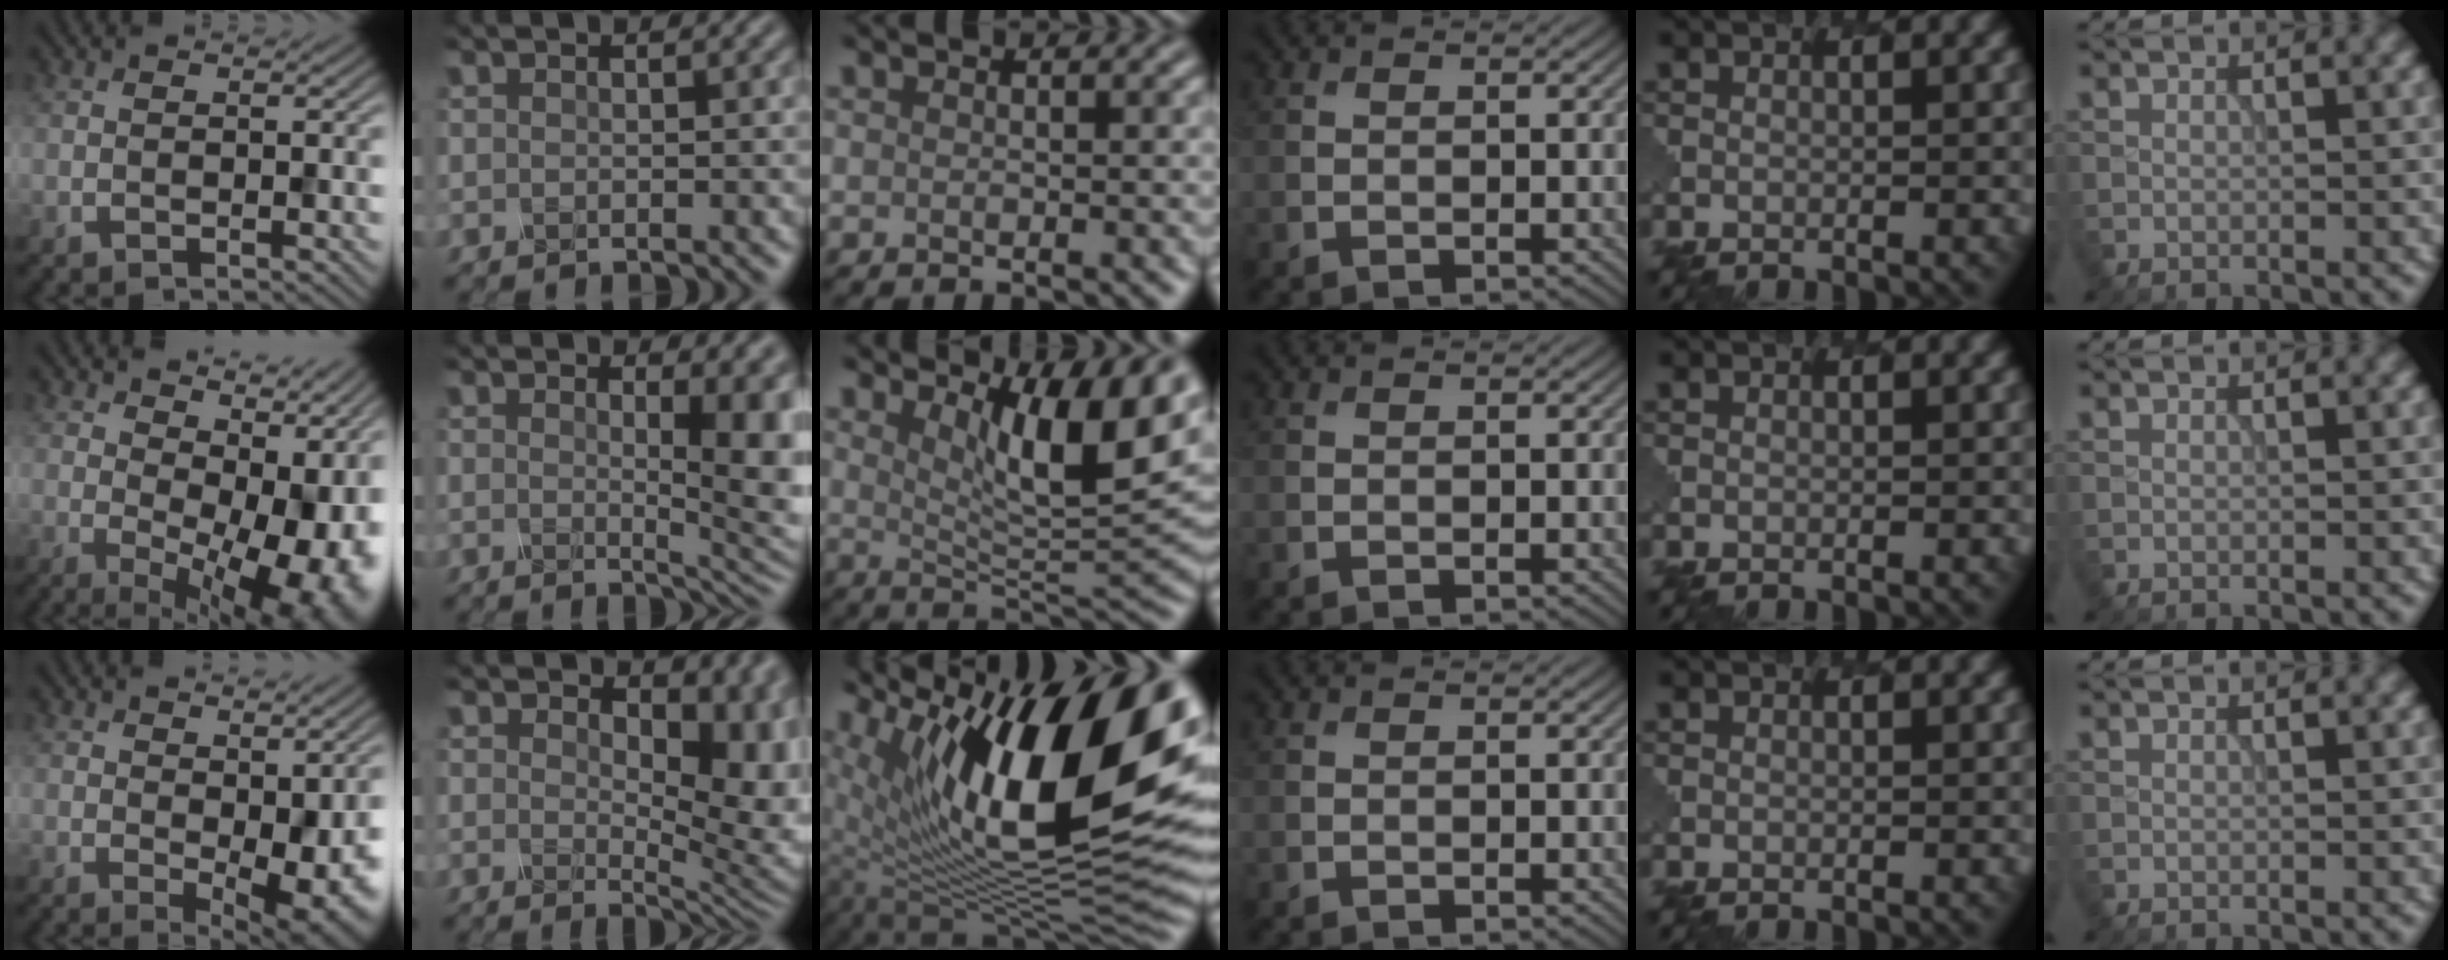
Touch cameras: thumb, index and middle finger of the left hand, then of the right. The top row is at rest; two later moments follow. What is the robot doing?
{"motion": "dispense", "object": "dispenser bottle"}